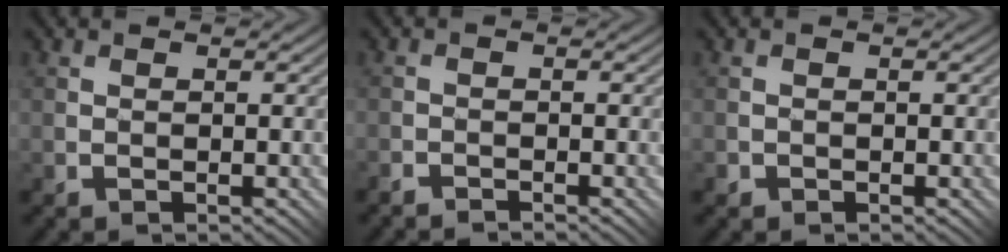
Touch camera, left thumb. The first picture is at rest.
{"total": 1.7, "force": [-1.7, 0.1, 0.2], "torque": [-0.001, 0.001, -0.036]}
{"total": 0.6, "force": [-0.3, 0.5, 0.0], "torque": [0.000, -0.001, -0.007]}